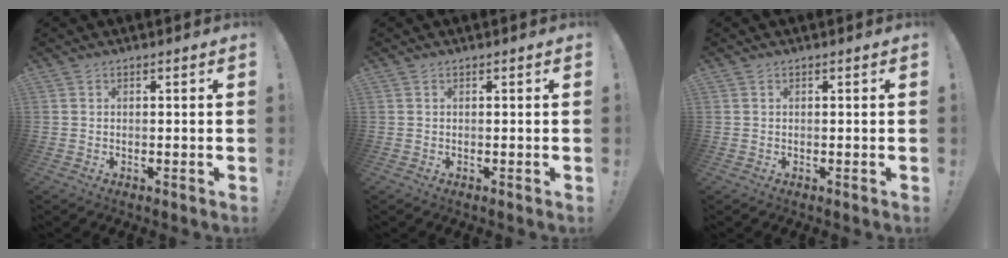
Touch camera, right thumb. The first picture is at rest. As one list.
[{"total": 0.0}, {"total": 0.0}]